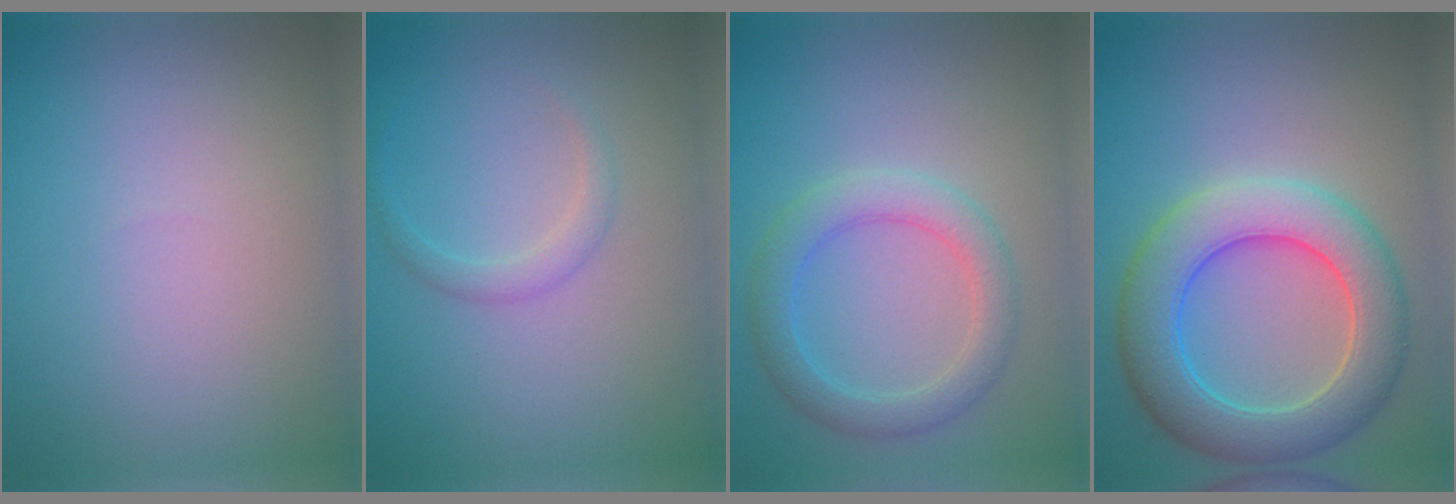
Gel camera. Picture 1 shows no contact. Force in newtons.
{"total": 1.4, "press": 1.4, "slide": 0.1}
{"total": 3.6, "press": 3.6, "slide": 0.1}
{"total": 7.6, "press": 7.6, "slide": 0.4}